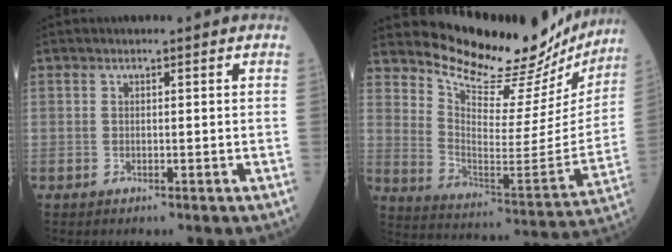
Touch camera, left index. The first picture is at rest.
{"total": 22.5, "force": [21.1, 5.3, 5.6], "torque": [-0.086, -0.085, 0.279]}